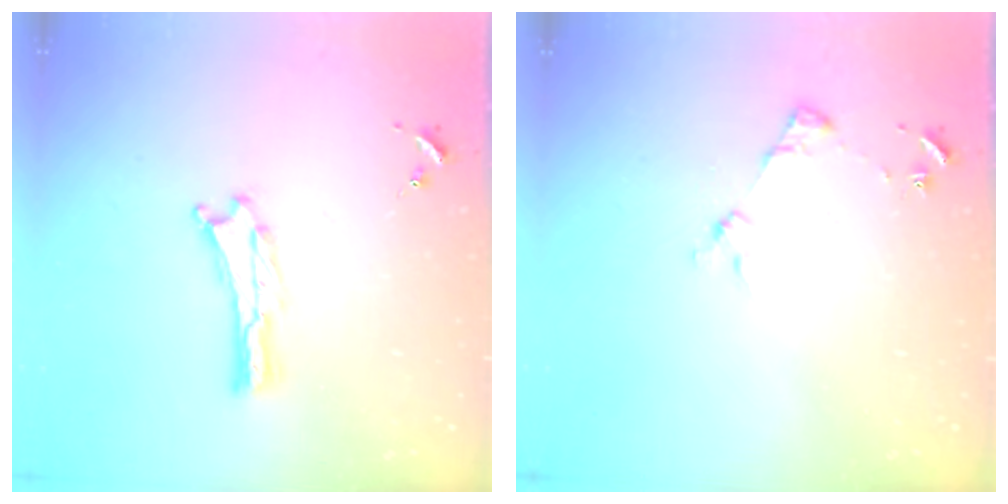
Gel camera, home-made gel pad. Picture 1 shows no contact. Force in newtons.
{"total": 2.9, "press": 2.9, "slide": 0.4}